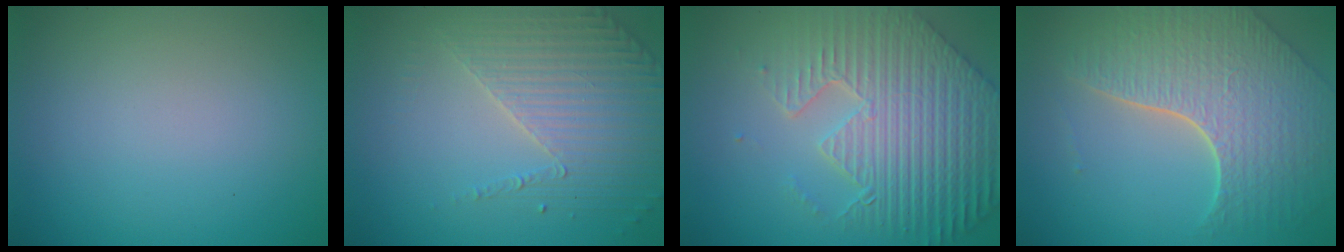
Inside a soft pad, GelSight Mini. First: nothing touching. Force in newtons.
{"total": 4.1, "press": 3.3, "slide": 2.4}
{"total": 9.3, "press": 6.4, "slide": 6.7}
{"total": 7.6, "press": 5.5, "slide": 5.2}